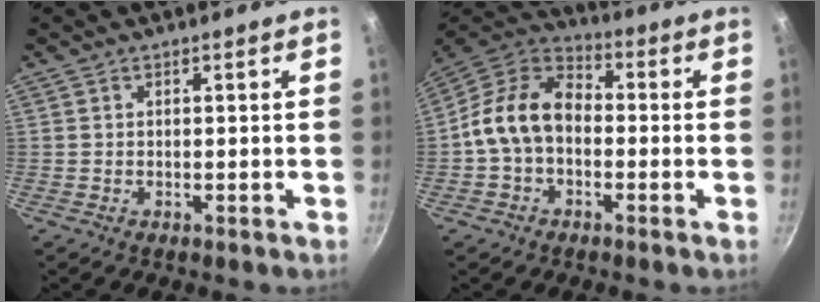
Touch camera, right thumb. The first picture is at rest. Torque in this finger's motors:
{"motor_torque": [0.18, 0.19, 0.81, -0.69, 0.18]}